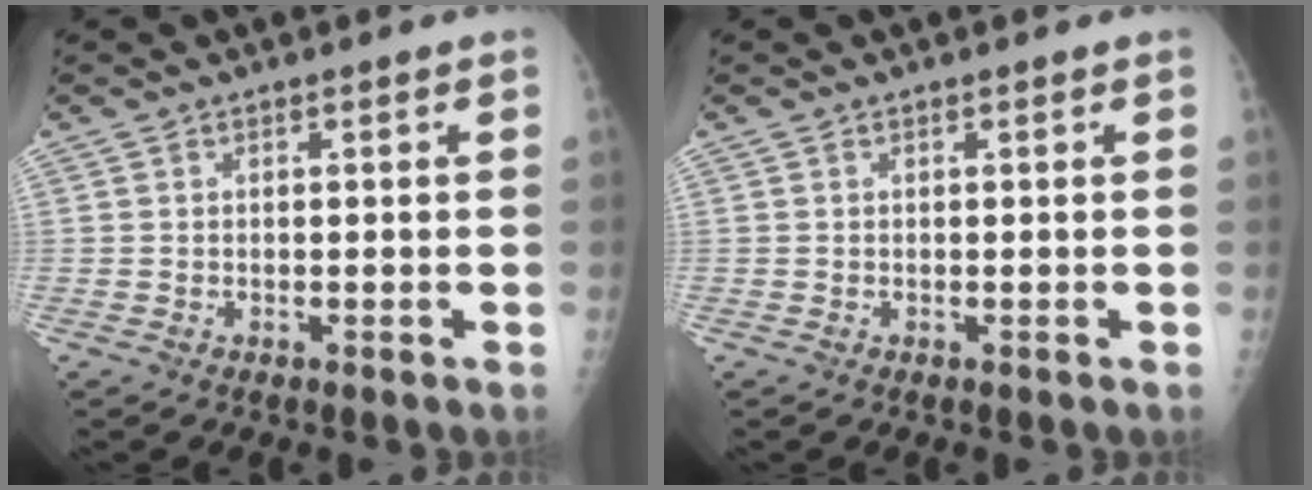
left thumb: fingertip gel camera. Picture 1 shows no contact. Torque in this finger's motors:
{"motor_torque": [0.01, 0.01, -0.03, -0.03, 0.00]}